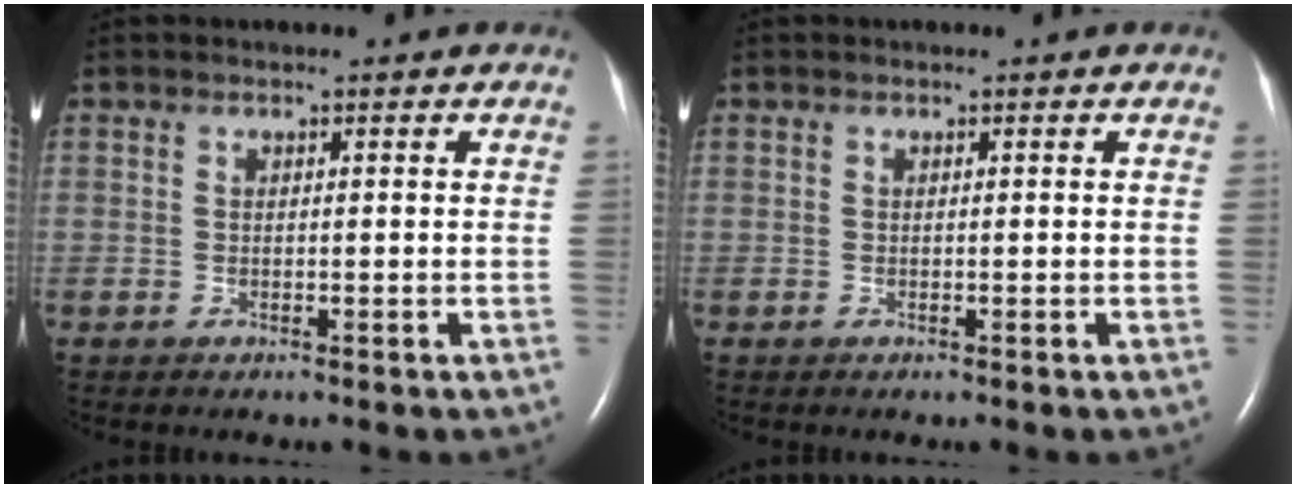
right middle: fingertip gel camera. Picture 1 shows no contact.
{"total": 0.0}